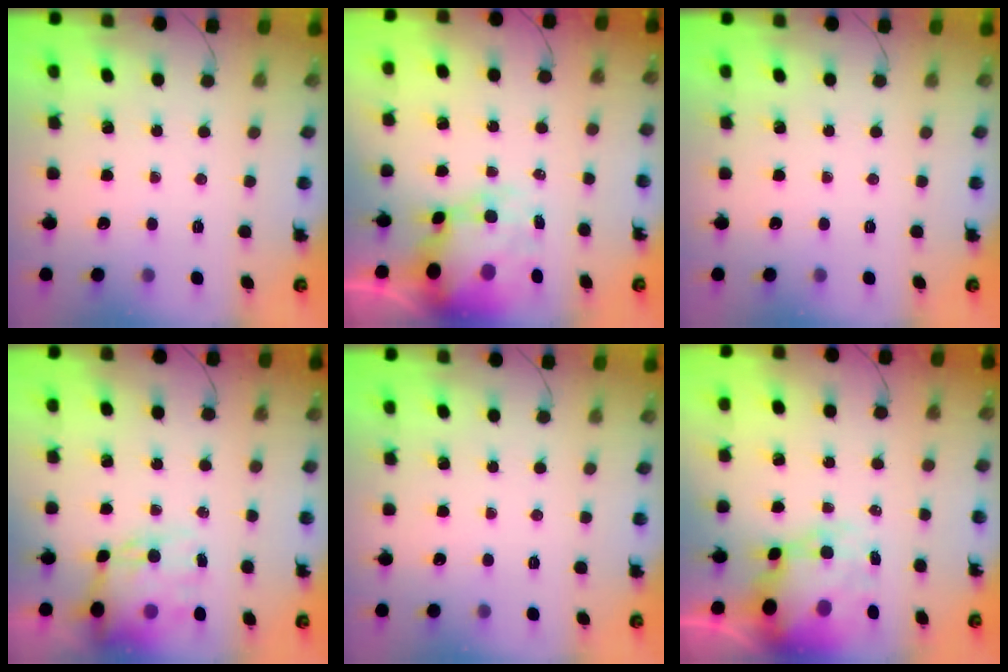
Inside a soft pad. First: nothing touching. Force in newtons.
{"total": 12.0, "press": 11.6, "slide": 3.0}
{"total": 0.0}
{"total": 14.2, "press": 13.8, "slide": 3.4}
{"total": 0.0}
{"total": 12.0, "press": 11.6, "slide": 3.0}